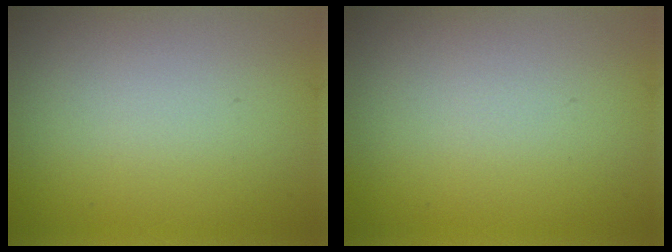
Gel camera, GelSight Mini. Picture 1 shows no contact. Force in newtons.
{"total": 0.0}